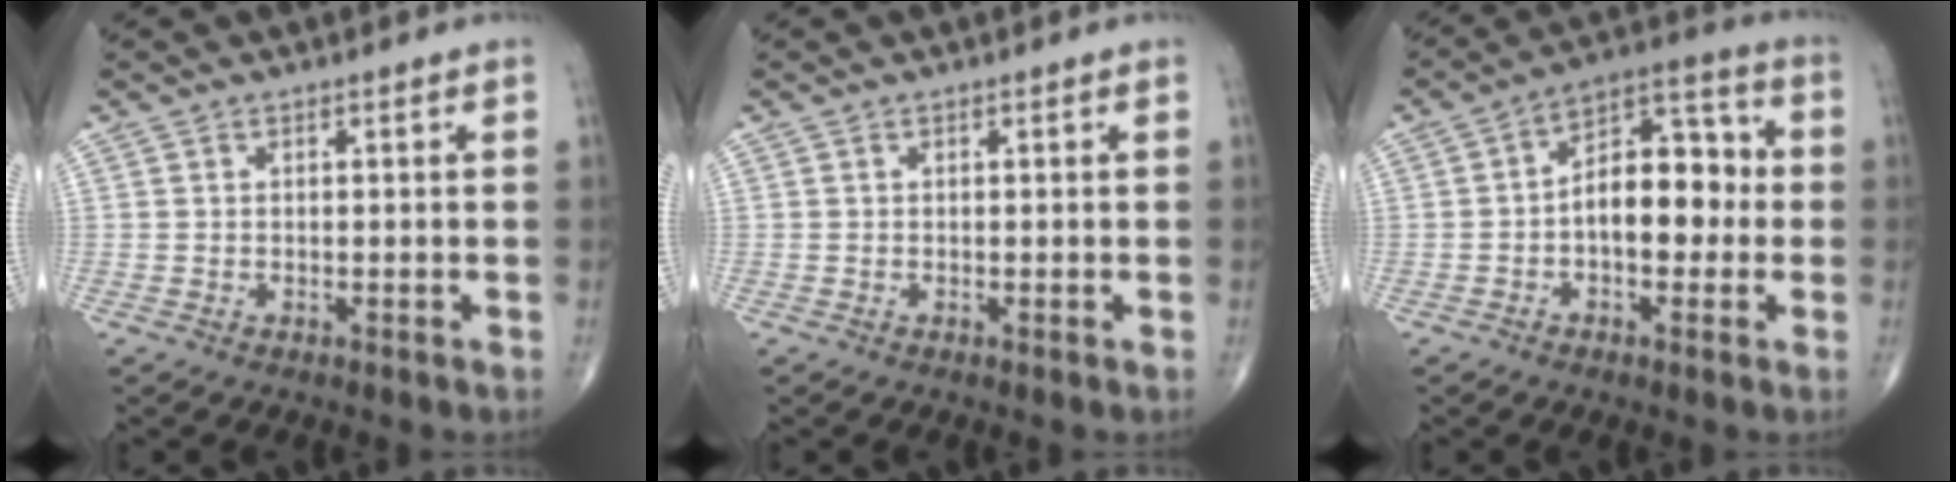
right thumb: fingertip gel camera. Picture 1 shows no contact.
{"total": 0.0}
{"total": 12.4, "force": [-0.9, 7.2, 10.0], "torque": [-0.122, 0.039, -0.024]}